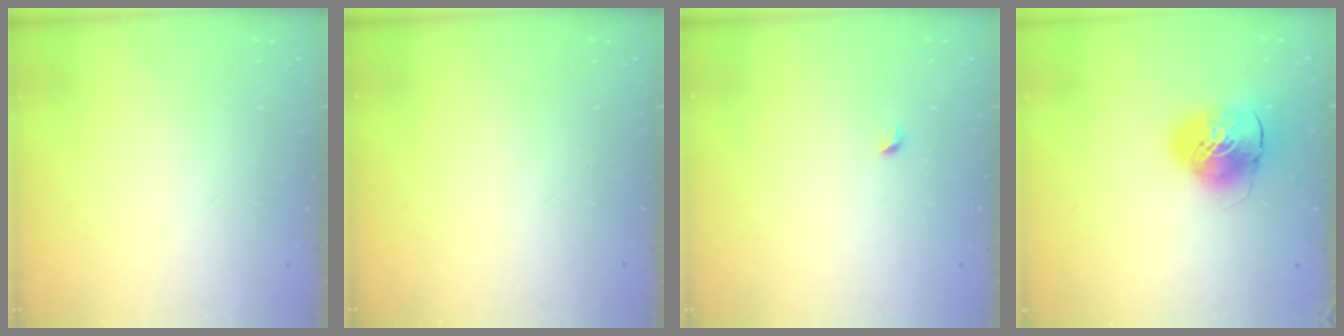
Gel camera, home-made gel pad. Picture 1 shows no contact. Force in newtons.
{"total": 0.0}
{"total": 2.7, "press": 2.6, "slide": 0.6}
{"total": 10.5, "press": 10.4, "slide": 1.8}